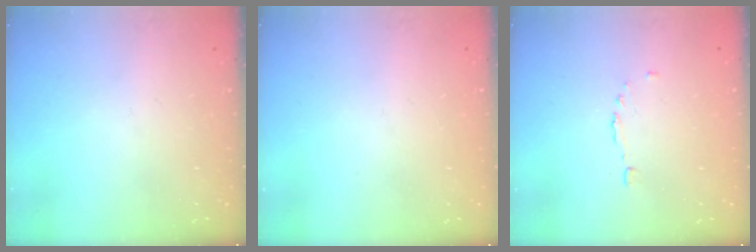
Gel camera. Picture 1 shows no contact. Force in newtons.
{"total": 0.0}
{"total": 1.1, "press": 0.8, "slide": 0.7}